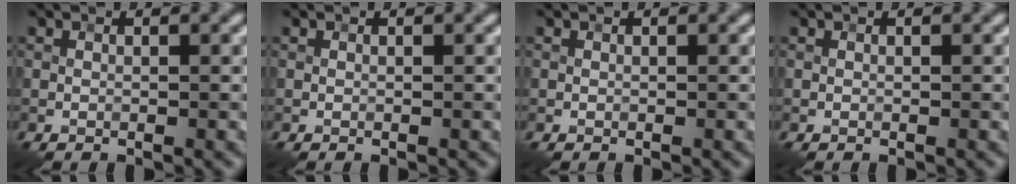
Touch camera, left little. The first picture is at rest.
{"total": 0.0}
{"total": 0.0}
{"total": 0.0}